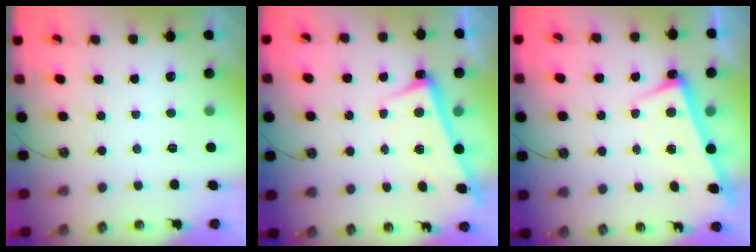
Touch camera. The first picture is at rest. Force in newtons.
{"total": 2.6, "press": 2.5, "slide": 0.7}
{"total": 2.6, "press": 2.4, "slide": 0.9}